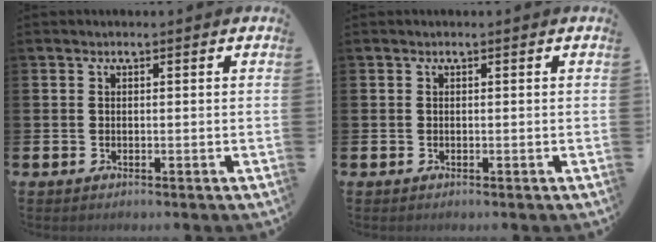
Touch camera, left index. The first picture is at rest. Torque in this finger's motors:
{"motor_torque": [0.00, 0.00, 0.00, 0.01]}